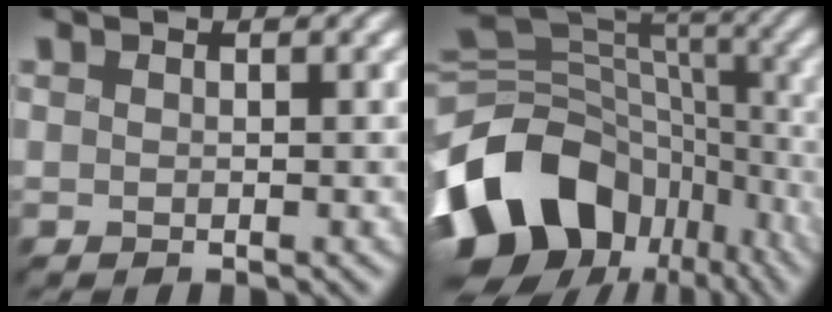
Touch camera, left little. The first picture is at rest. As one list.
[{"total": 15.6, "force": [-7.3, 11.0, 8.4], "torque": [-0.196, -0.008, -0.128]}]